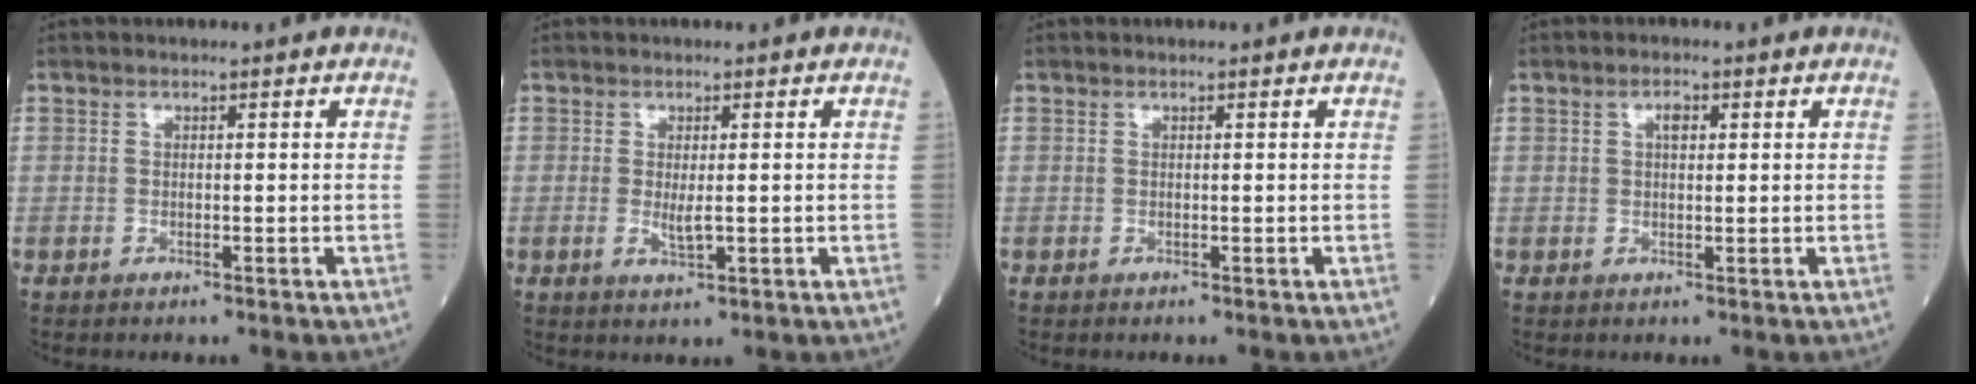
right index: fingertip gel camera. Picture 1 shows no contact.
{"total": 2.4, "force": [-0.2, 0.6, 2.3], "torque": [-0.047, -0.005, -0.001]}
{"total": 0.0}
{"total": 1.7, "force": [0.6, 0.8, 1.4], "torque": [-0.025, 0.003, 0.009]}